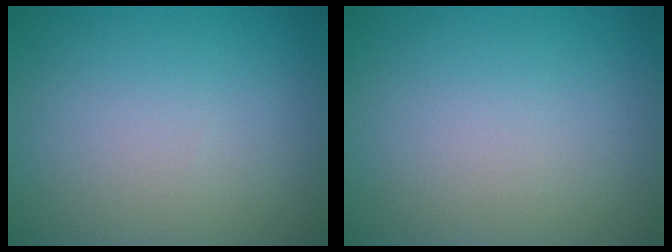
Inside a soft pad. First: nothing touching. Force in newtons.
{"total": 0.0}